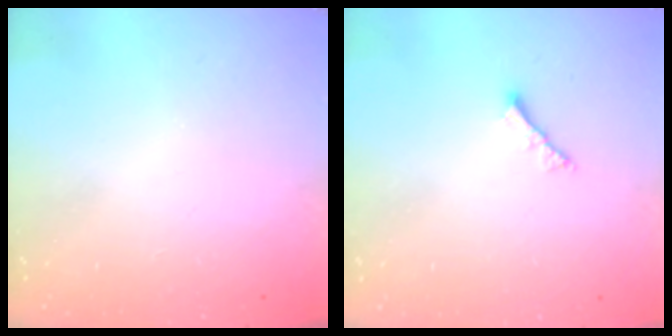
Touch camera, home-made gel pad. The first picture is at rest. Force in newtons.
{"total": 2.8, "press": 2.8, "slide": 0.6}